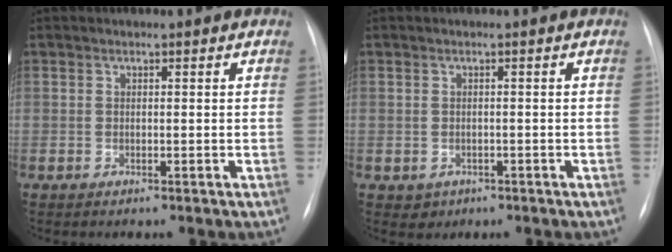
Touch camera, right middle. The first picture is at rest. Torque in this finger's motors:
{"motor_torque": [0.47, -0.27, 0.06, 0.01]}